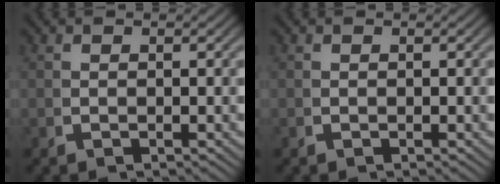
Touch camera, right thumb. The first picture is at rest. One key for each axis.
{"total": 0.0}